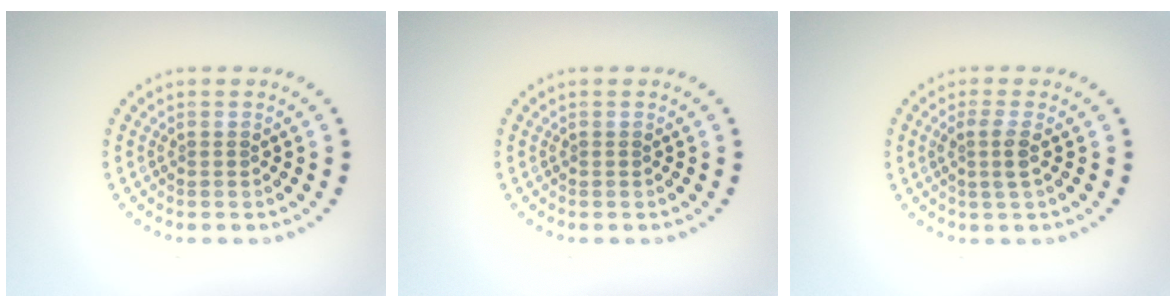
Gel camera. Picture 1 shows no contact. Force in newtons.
{"total": 0.0}
{"total": 1.8, "press": 1.4, "slide": 1.0}